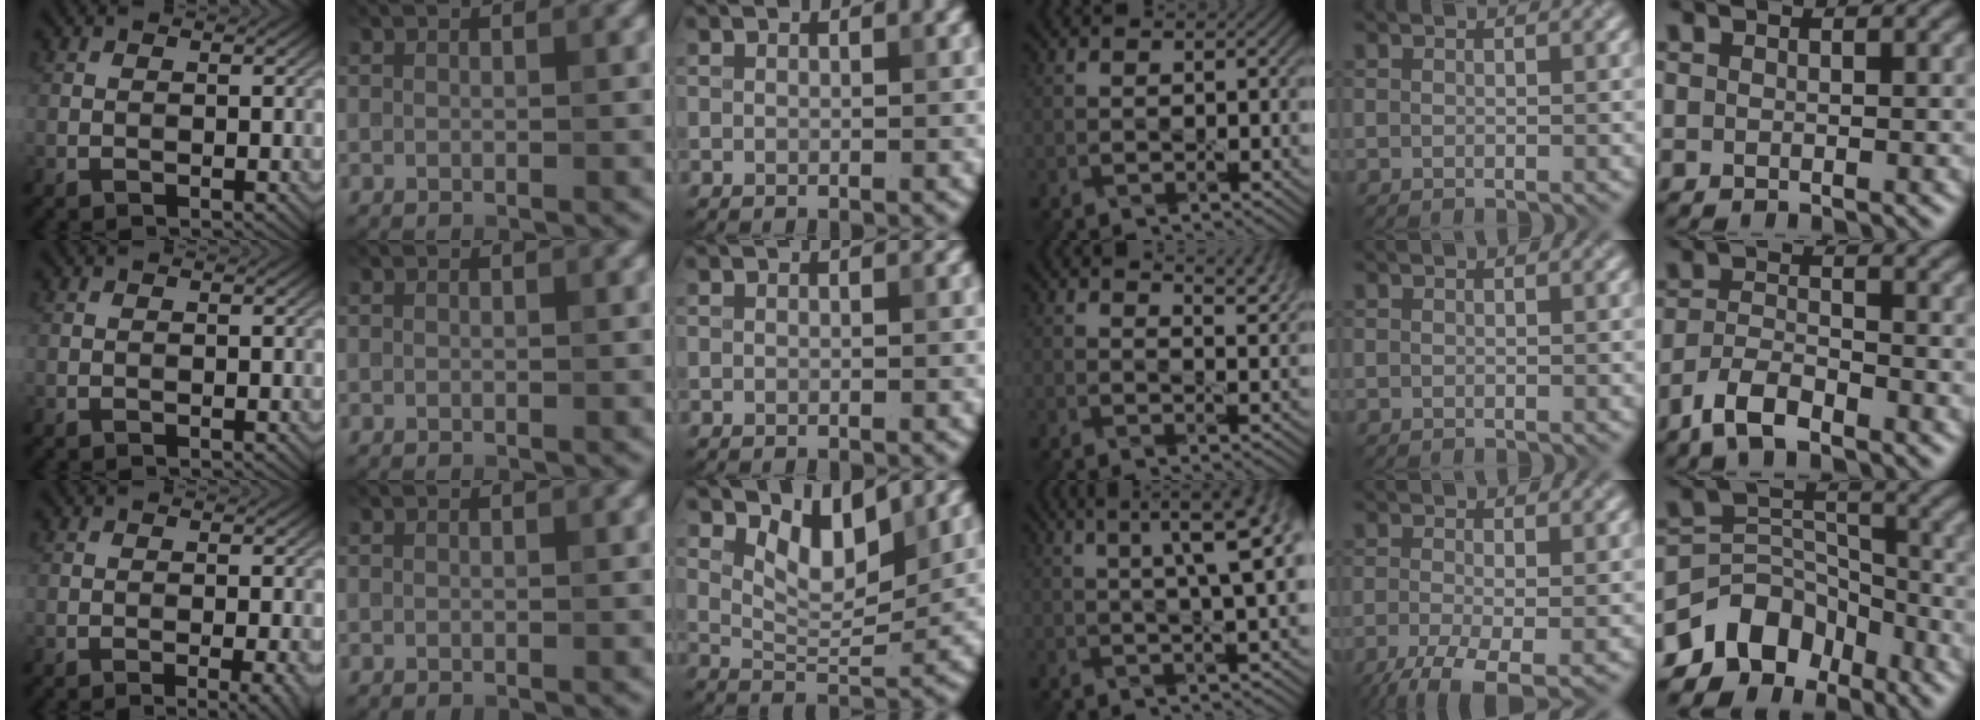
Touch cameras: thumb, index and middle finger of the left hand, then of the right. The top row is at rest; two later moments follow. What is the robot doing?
{"motion": "pour", "object": "sugar"}